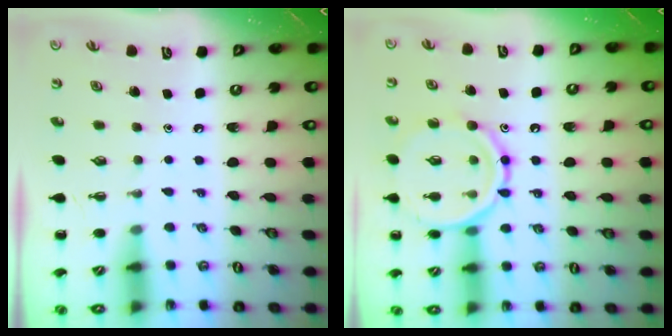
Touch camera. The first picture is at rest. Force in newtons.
{"total": 14.8, "press": 14.7, "slide": 1.4}